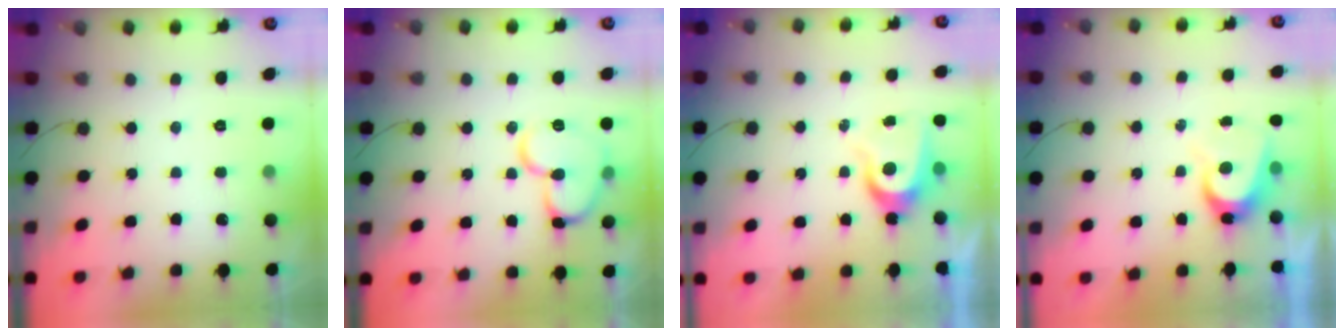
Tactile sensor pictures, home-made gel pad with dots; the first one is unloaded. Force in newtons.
{"total": 13.7, "press": 13.6, "slide": 1.9}
{"total": 7.7, "press": 7.7, "slide": 0.3}
{"total": 5.8, "press": 5.8, "slide": 0.6}